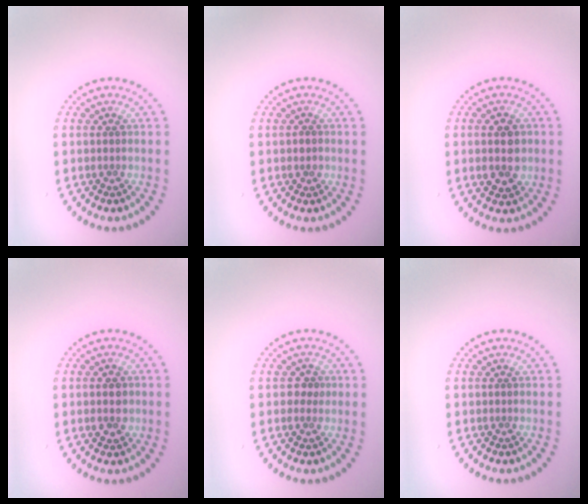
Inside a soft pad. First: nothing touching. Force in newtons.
{"total": 0.5, "press": 0.4, "slide": 0.3}
{"total": 3.7, "press": 3.6, "slide": 0.3}
{"total": 2.3, "press": 2.3, "slide": 0.2}
{"total": 1.2, "press": 1.2, "slide": 0.3}
{"total": 0.0}